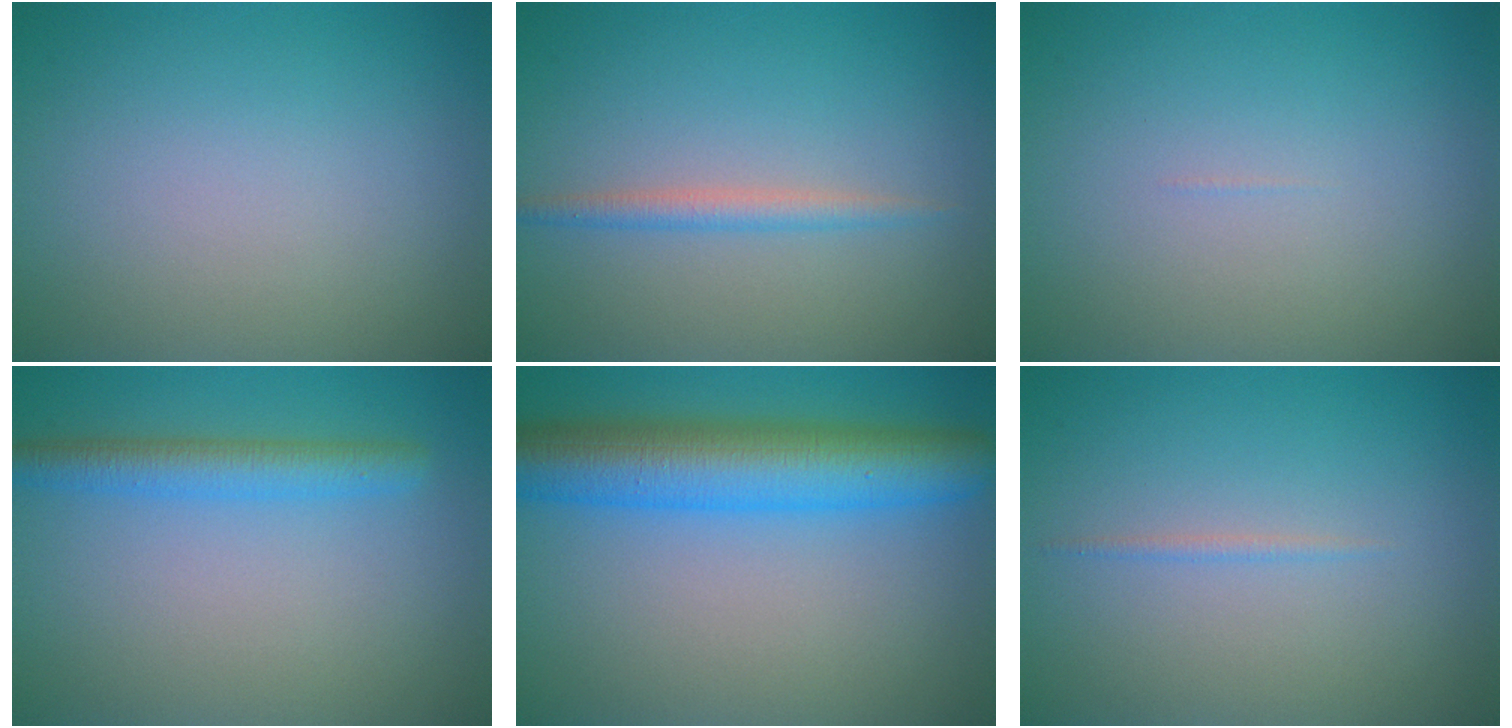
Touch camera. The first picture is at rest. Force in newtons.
{"total": 1.7, "press": 1.7, "slide": 0.0}
{"total": 0.0}
{"total": 3.2, "press": 3.2, "slide": 0.1}
{"total": 8.7, "press": 8.7, "slide": 0.3}
{"total": 0.6, "press": 0.6, "slide": 0.1}